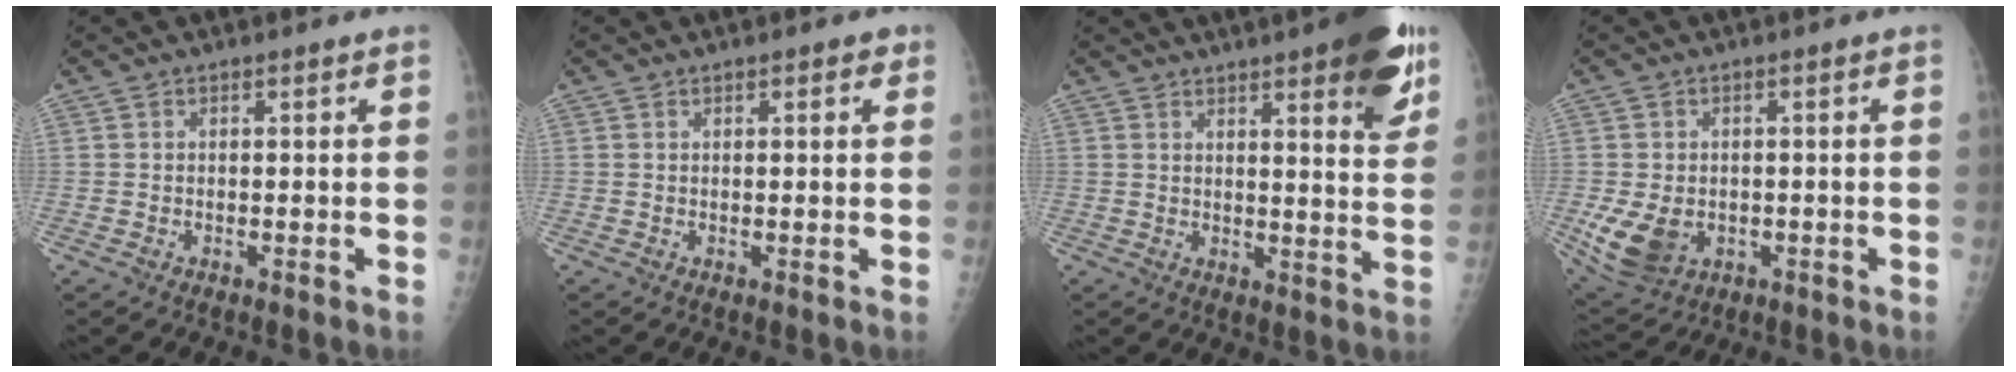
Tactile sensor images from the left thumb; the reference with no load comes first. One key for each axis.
{"total": 1.8, "fx": 1.0, "fy": 0.7, "fz": 1.3, "tx": -0.010, "ty": -0.001, "tz": 0.010}
{"total": 14.2, "fx": 8.2, "fy": 3.3, "fz": 11.1, "tx": -0.114, "ty": -0.036, "tz": 0.100}
{"total": 8.4, "fx": -1.7, "fy": 6.3, "fz": 5.4, "tx": -0.096, "ty": -0.004, "tz": -0.016}